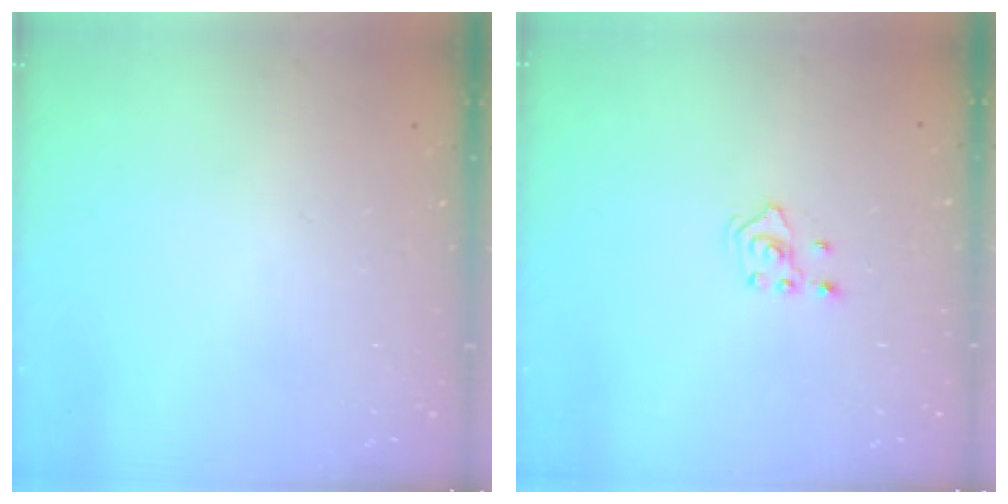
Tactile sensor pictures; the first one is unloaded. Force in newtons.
{"total": 2.0, "press": 1.8, "slide": 0.9}